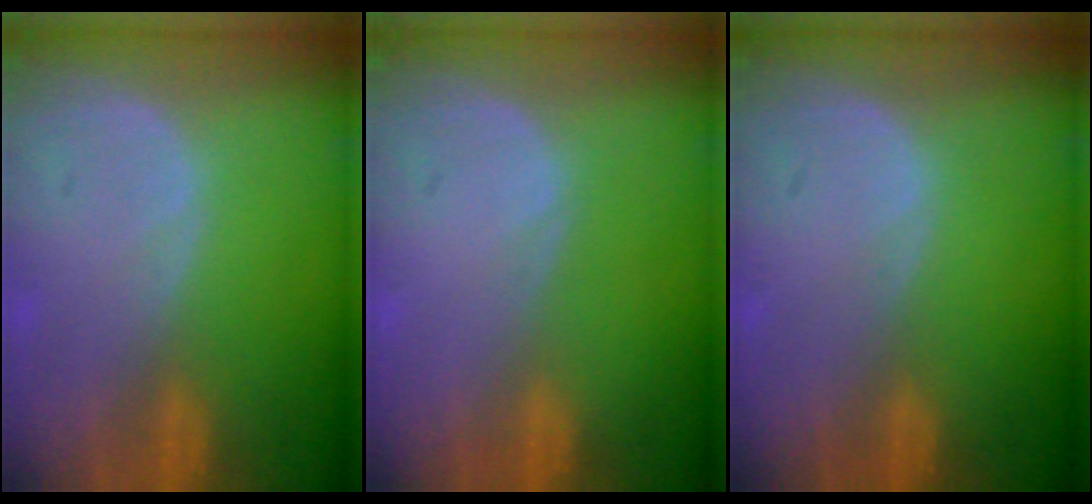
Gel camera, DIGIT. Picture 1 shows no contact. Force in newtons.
{"total": 0.0}
{"total": 0.0}